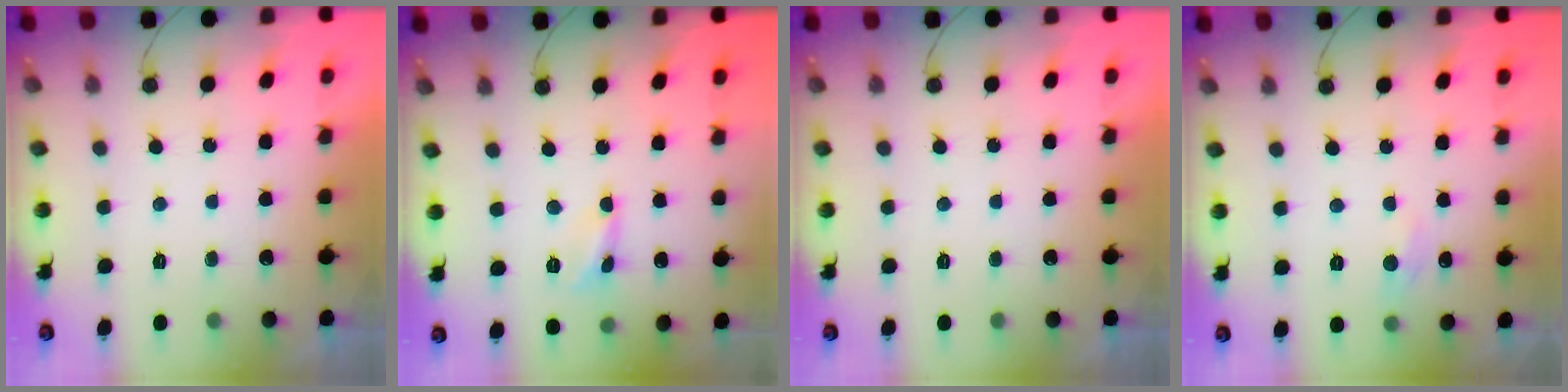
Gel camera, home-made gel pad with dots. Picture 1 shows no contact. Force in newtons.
{"total": 1.6, "press": 1.6, "slide": 0.1}
{"total": 0.0}
{"total": 4.6, "press": 4.6, "slide": 0.6}